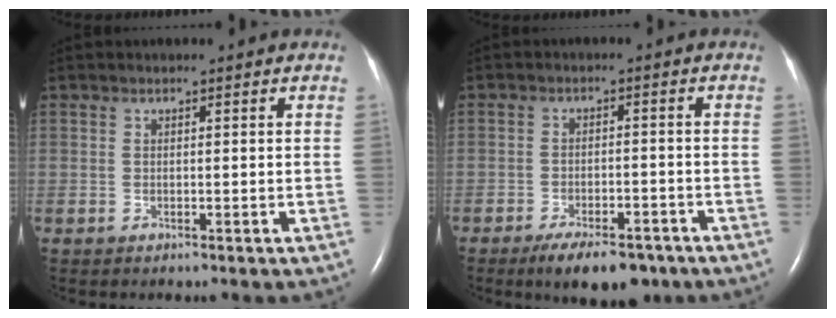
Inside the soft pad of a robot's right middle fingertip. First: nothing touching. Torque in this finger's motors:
{"motor_torque": [0.22, 0.01, 0.10, 0.05]}